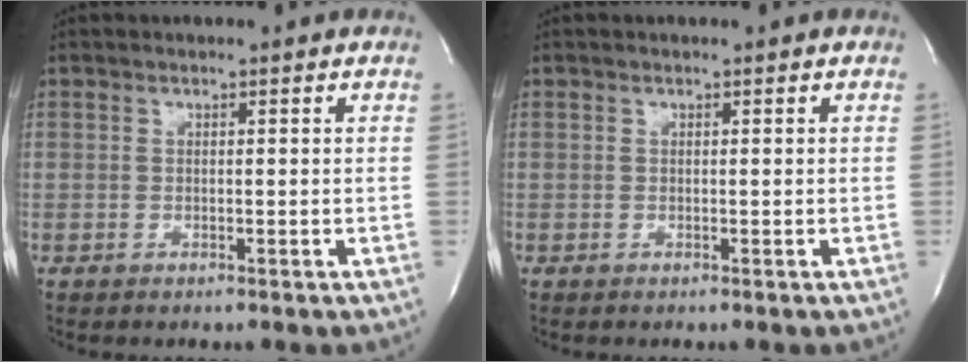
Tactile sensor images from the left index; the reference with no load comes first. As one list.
[{"total": 0.0}]